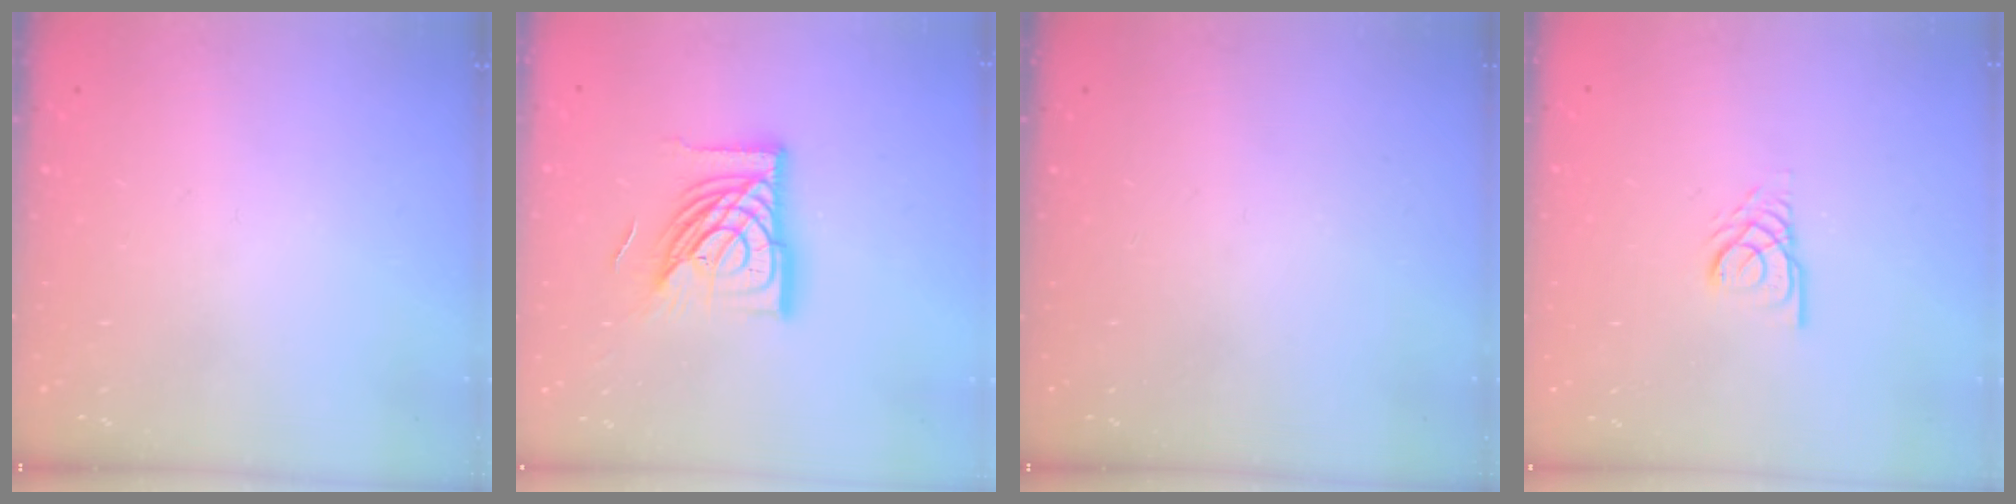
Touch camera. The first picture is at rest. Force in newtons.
{"total": 19.6, "press": 19.5, "slide": 2.2}
{"total": 0.0}
{"total": 3.0, "press": 2.9, "slide": 0.3}